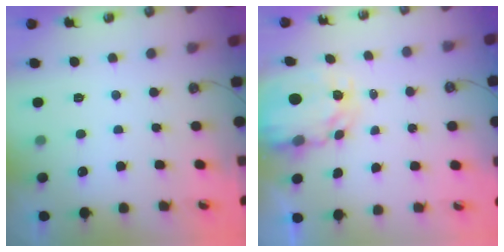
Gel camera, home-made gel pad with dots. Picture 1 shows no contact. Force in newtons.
{"total": 5.6, "press": 5.6, "slide": 0.5}